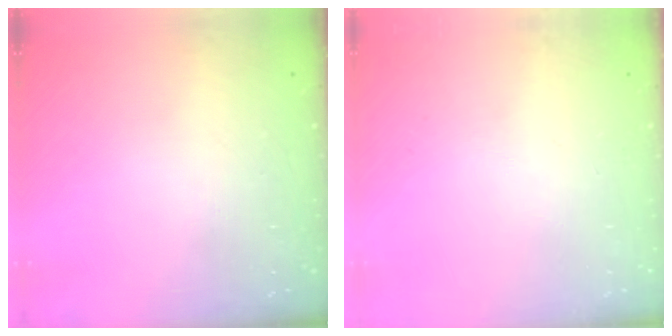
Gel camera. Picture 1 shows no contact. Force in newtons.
{"total": 0.0}